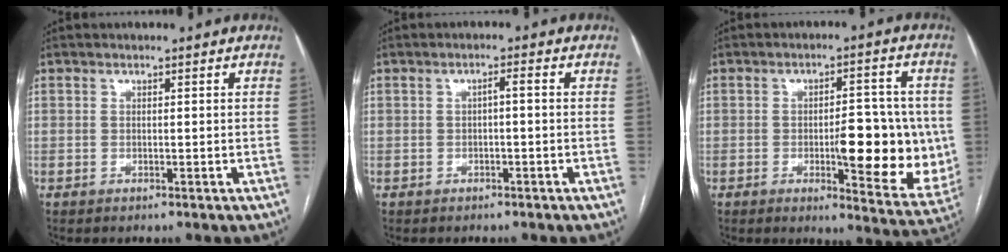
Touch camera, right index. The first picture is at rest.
{"total": 1.4, "force": [-0.2, 0.2, 1.4], "torque": [-0.020, 0.005, -0.001]}
{"total": 14.0, "force": [-1.6, 4.3, 13.2], "torque": [-0.162, 0.004, -0.012]}